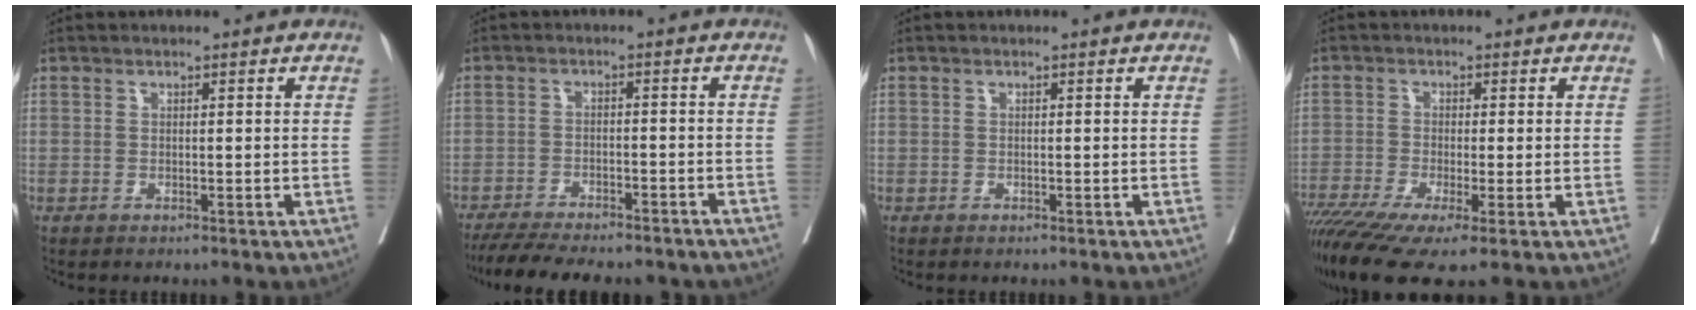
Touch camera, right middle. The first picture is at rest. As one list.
[{"total": 16.1, "force": [-14.1, 3.3, 7.0], "torque": [-0.131, -0.016, -0.192]}, {"total": 0.9, "force": [-0.2, 0.8, -0.1], "torque": [0.002, 0.006, -0.008]}, {"total": 10.4, "force": [-7.0, 1.2, 7.6], "torque": [-0.139, -0.017, -0.121]}]